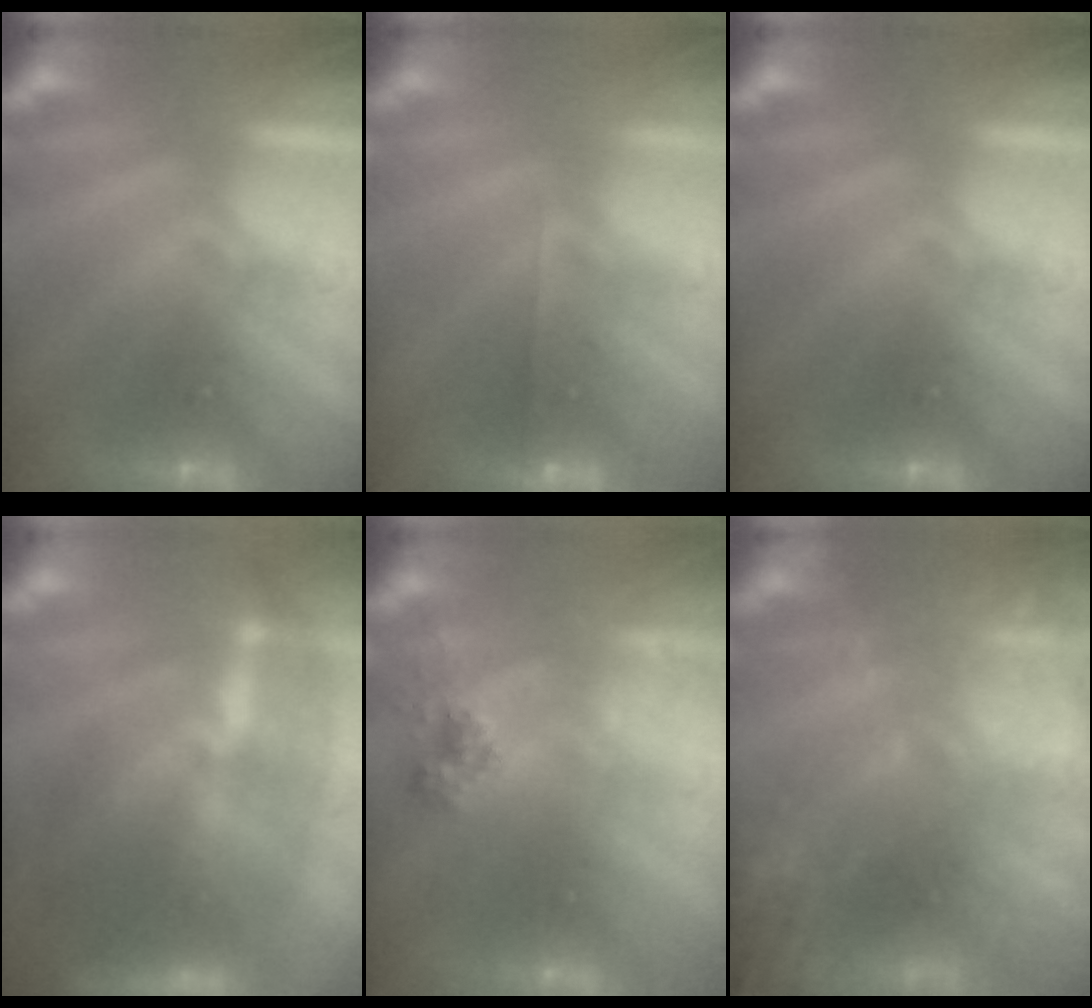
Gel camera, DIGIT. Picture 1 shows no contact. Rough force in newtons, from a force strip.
{"total": 1.9}
{"total": 0.0}
{"total": 9.2}
{"total": 2.6}
{"total": 9.0}